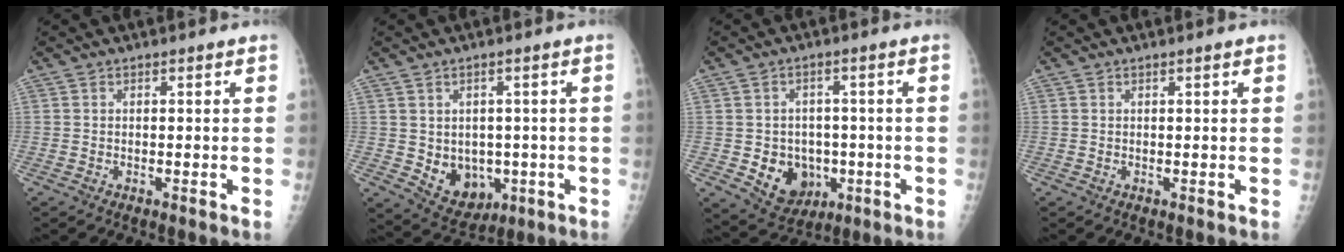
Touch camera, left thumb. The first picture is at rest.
{"total": 8.2, "force": [-1.3, 6.5, 4.9], "torque": [-0.045, -0.002, 0.003]}
{"total": 9.1, "force": [-2.0, 7.6, 4.6], "torque": [-0.037, 0.007, -0.015]}
{"total": 0.6, "force": [0.4, 0.0, 0.5], "torque": [-0.009, 0.001, 0.004]}